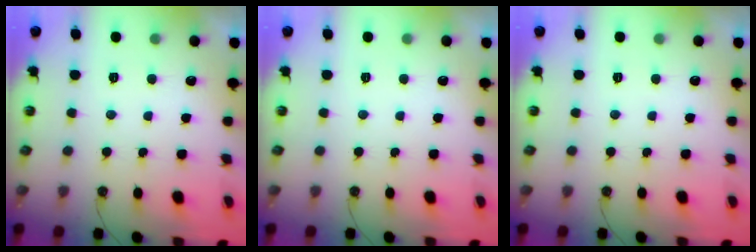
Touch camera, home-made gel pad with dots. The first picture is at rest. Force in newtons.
{"total": 0.0}
{"total": 0.0}